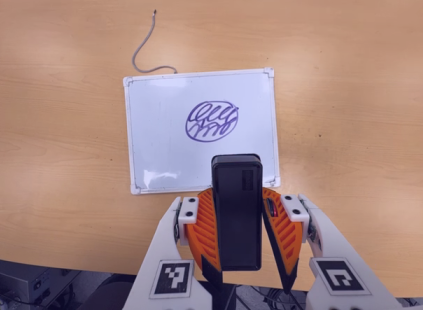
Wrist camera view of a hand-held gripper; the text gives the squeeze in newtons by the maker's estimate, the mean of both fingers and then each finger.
{"total": 7.4, "left": 6.4, "right": 8.4}